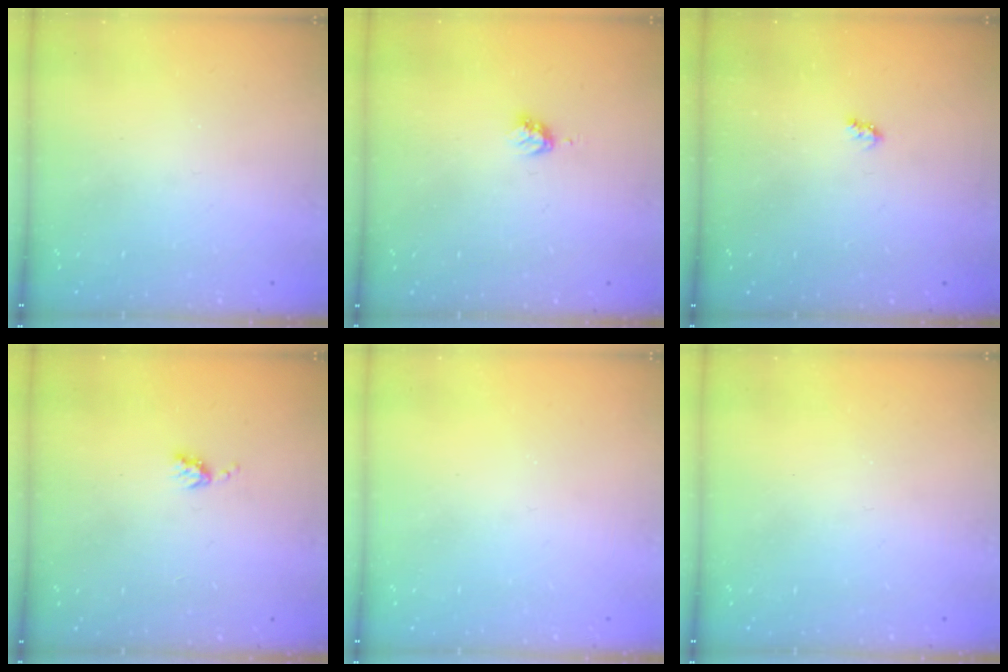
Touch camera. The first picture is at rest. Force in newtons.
{"total": 2.9, "press": 2.8, "slide": 0.4}
{"total": 2.6, "press": 2.6, "slide": 0.4}
{"total": 3.9, "press": 3.9, "slide": 0.5}
{"total": 0.0}
{"total": 0.0}